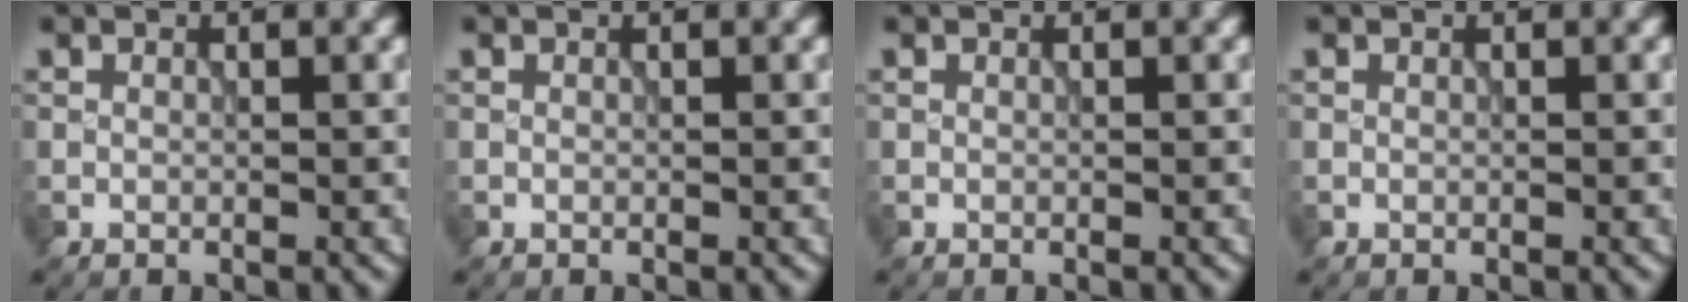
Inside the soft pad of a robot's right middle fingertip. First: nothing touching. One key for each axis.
{"total": 0.0}
{"total": 0.0}
{"total": 0.0}